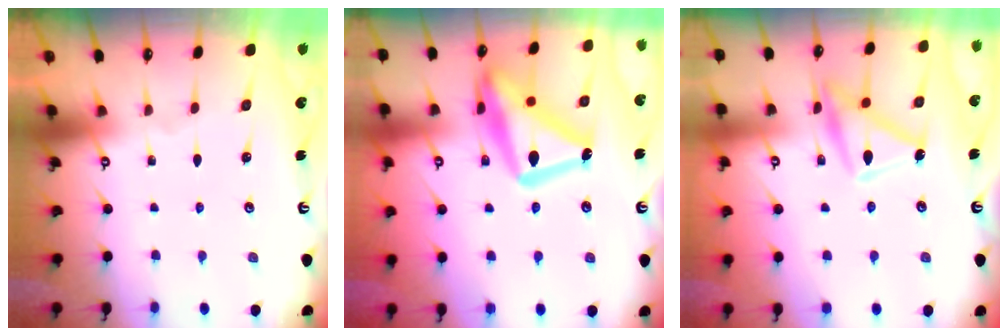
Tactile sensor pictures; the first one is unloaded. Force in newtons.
{"total": 20.4, "press": 20.4, "slide": 1.4}
{"total": 14.8, "press": 14.7, "slide": 1.1}